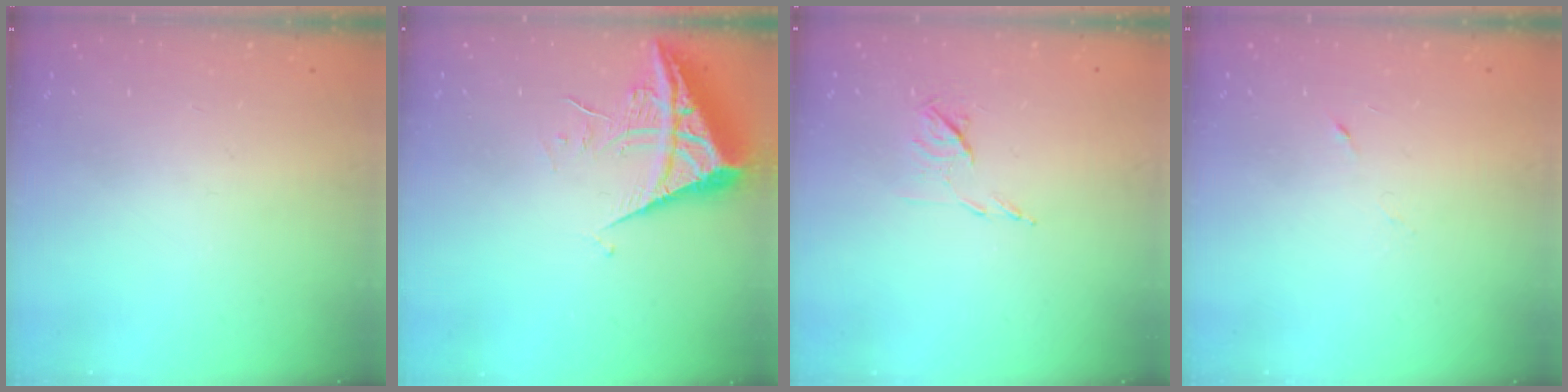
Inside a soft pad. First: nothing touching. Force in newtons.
{"total": 7.8, "press": 7.7, "slide": 0.9}
{"total": 6.4, "press": 6.3, "slide": 0.9}
{"total": 3.4, "press": 3.2, "slide": 0.9}